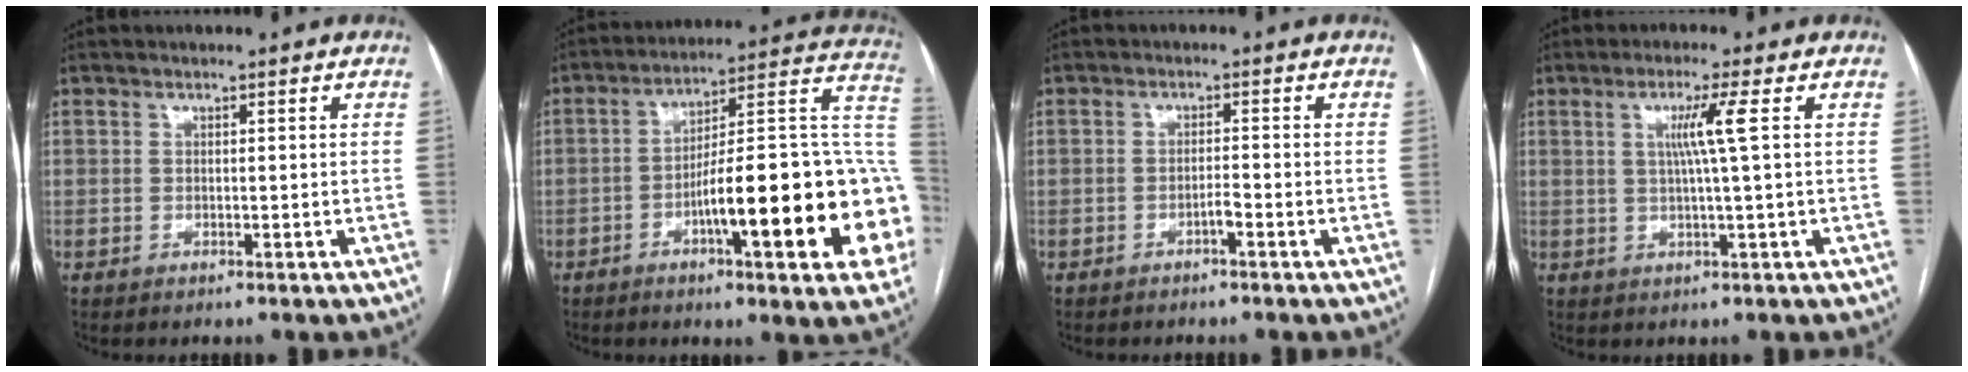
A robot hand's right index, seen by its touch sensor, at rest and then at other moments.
{"total": 23.6, "force": [-6.1, 3.2, 22.6], "torque": [-0.240, 0.023, -0.084]}
{"total": 1.5, "force": [-1.1, 0.1, 1.1], "torque": [-0.018, 0.002, -0.019]}
{"total": 4.7, "force": [1.1, -1.2, 4.4], "torque": [-0.087, -0.001, 0.022]}